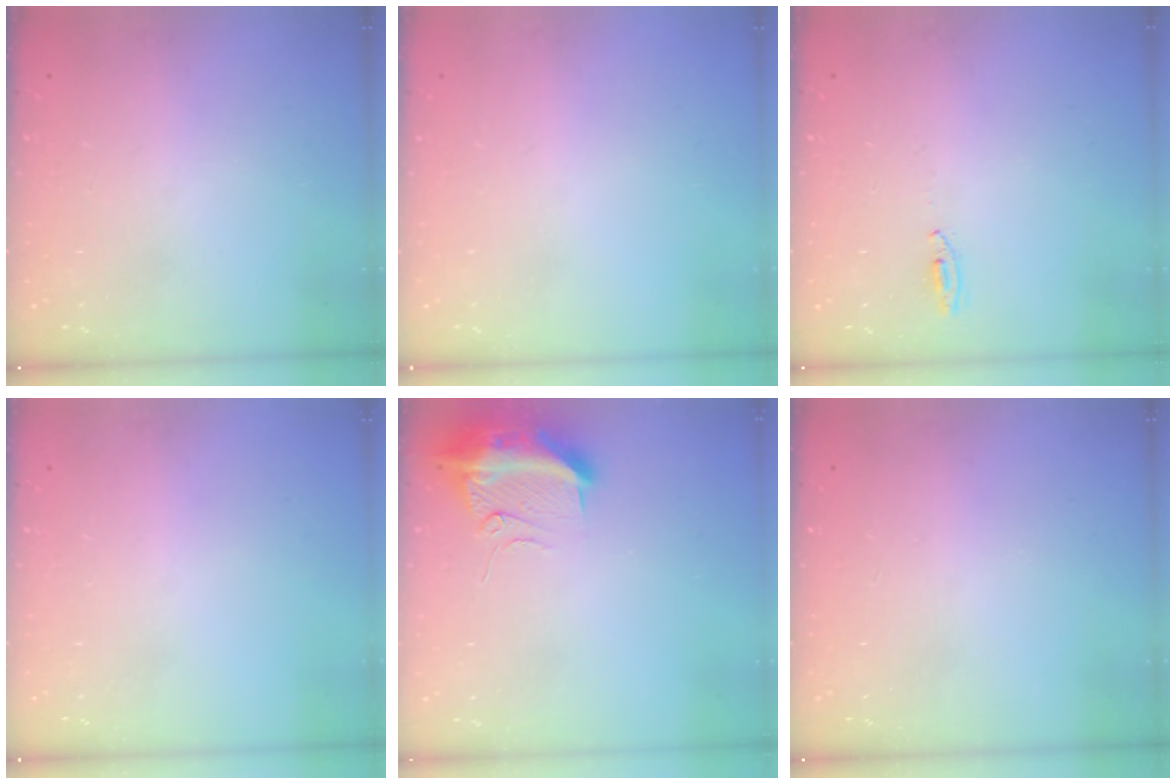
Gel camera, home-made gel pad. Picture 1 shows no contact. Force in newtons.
{"total": 0.0}
{"total": 2.7, "press": 2.5, "slide": 1.0}
{"total": 0.0}
{"total": 12.1, "press": 12.1, "slide": 1.3}
{"total": 0.0}